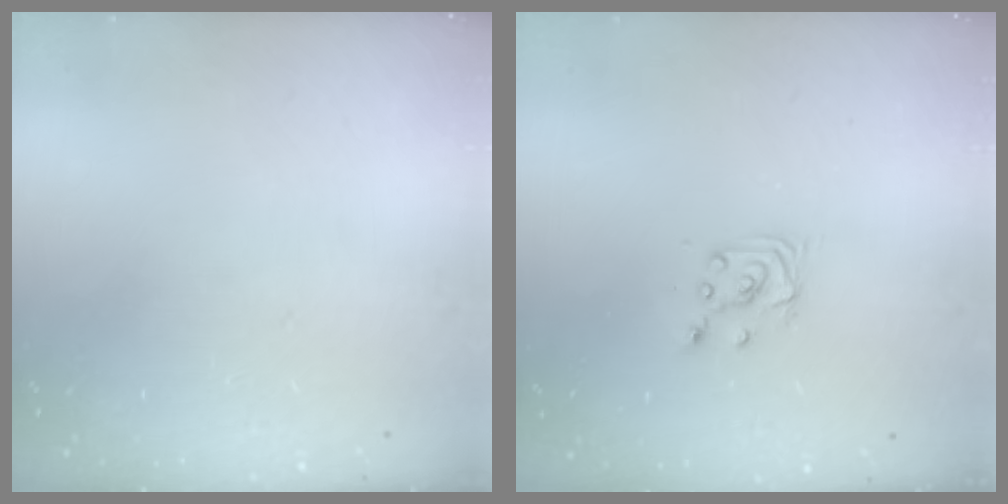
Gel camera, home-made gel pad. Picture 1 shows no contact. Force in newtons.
{"total": 3.8, "press": 3.8, "slide": 0.3}